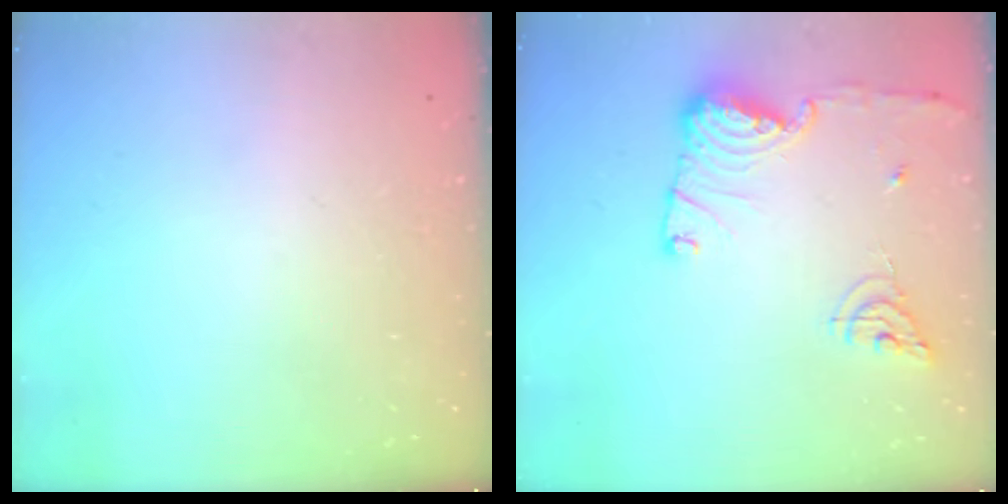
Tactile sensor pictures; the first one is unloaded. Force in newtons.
{"total": 13.7, "press": 13.6, "slide": 1.5}